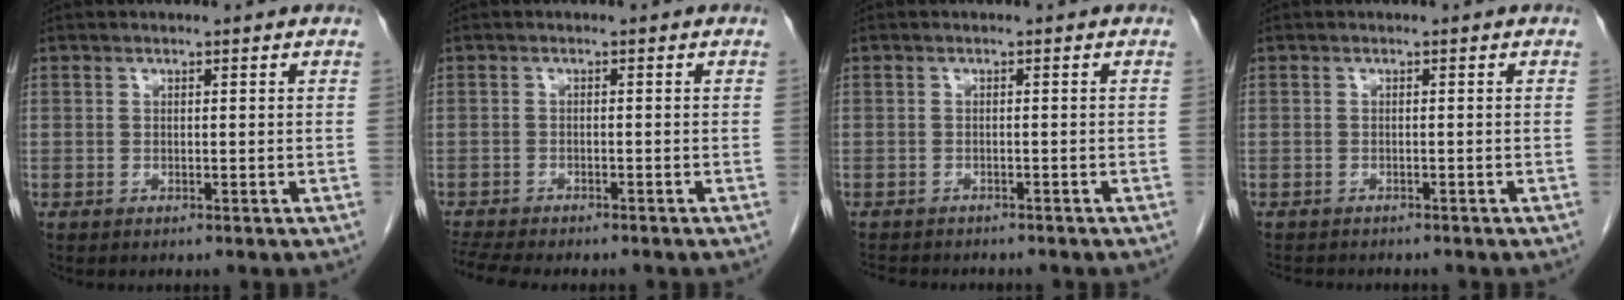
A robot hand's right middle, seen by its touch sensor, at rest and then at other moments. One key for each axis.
{"total": 7.8, "fx": -6.9, "fy": 1.4, "fz": 3.5, "tx": -0.056, "ty": -0.005, "tz": -0.107}
{"total": 6.4, "fx": -5.7, "fy": 1.9, "fz": 2.3, "tx": -0.034, "ty": -0.004, "tz": -0.076}
{"total": 4.3, "fx": -3.8, "fy": 1.2, "fz": 1.5, "tx": -0.023, "ty": -0.006, "tz": -0.051}